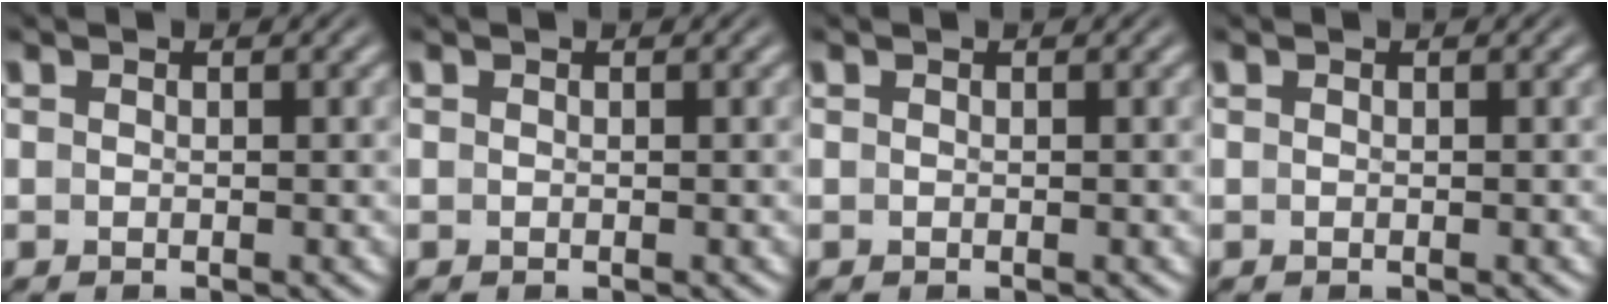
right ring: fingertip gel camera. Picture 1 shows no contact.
{"total": 0.0}
{"total": 0.0}
{"total": 0.0}